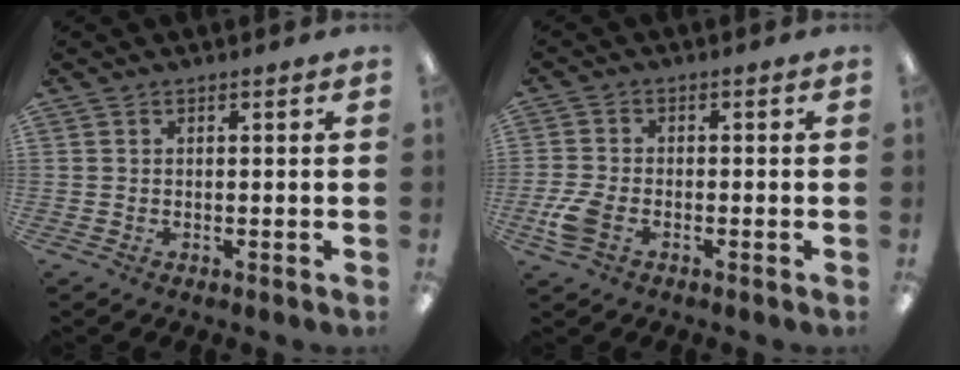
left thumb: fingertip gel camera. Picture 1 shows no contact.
{"total": 5.9, "force": [-2.4, 3.5, 4.1], "torque": [-0.094, 0.004, -0.047]}